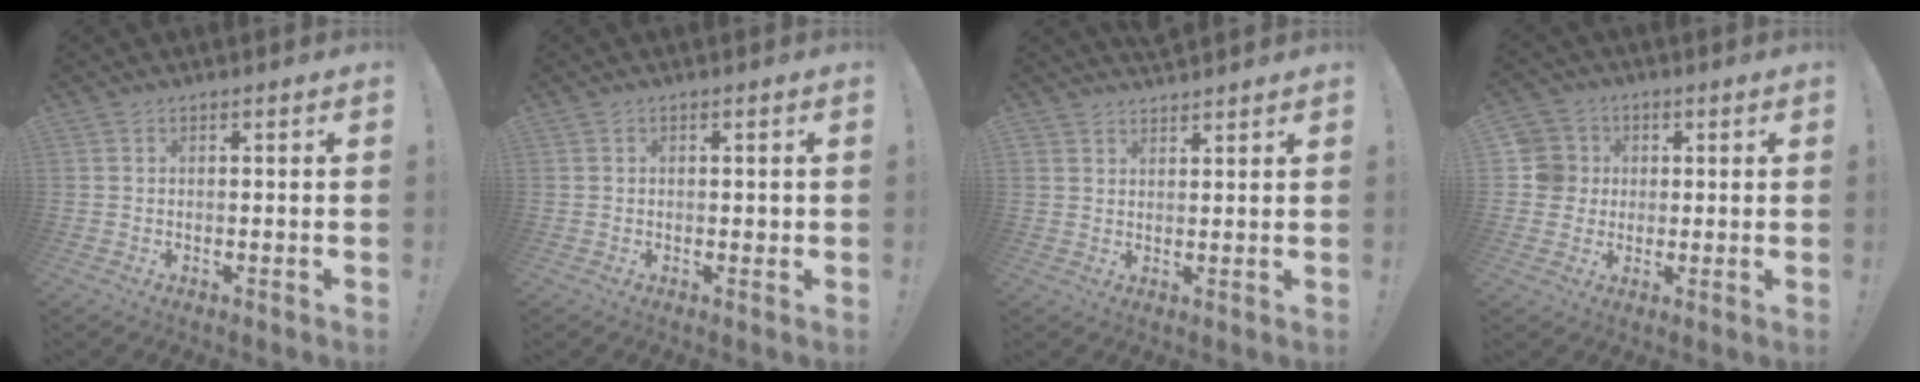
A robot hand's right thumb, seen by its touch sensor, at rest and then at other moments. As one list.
[{"total": 0.8, "force": [0.2, 0.7, 0.5], "torque": [0.000, 0.000, 0.002]}, {"total": 2.8, "force": [2.6, 1.0, -0.3], "torque": [0.013, -0.019, 0.049]}, {"total": 7.8, "force": [0.9, 7.6, 1.5], "torque": [-0.021, 0.002, 0.022]}]